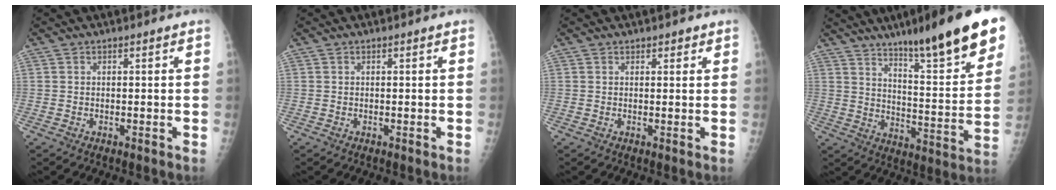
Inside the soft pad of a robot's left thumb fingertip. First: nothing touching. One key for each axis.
{"total": 0.0}
{"total": 1.2, "fx": 0.9, "fy": 0.7, "fz": 0.5, "tx": 0.004, "ty": -0.004, "tz": 0.008}
{"total": 23.1, "fx": 15.5, "fy": 2.6, "fz": 17.0, "tx": -0.219, "ty": -0.070, "tz": 0.225}